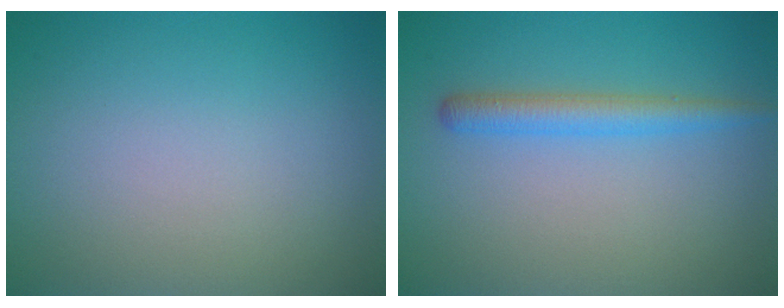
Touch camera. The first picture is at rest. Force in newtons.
{"total": 2.6, "press": 2.6, "slide": 0.1}